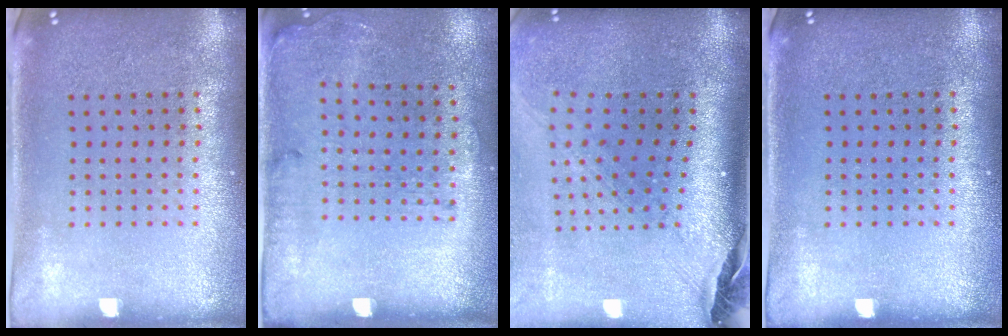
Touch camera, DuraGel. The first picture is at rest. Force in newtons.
{"total": 1.7, "press": 1.2, "slide": 1.2}
{"total": 2.5, "press": 1.7, "slide": 1.8}
{"total": 0.0}